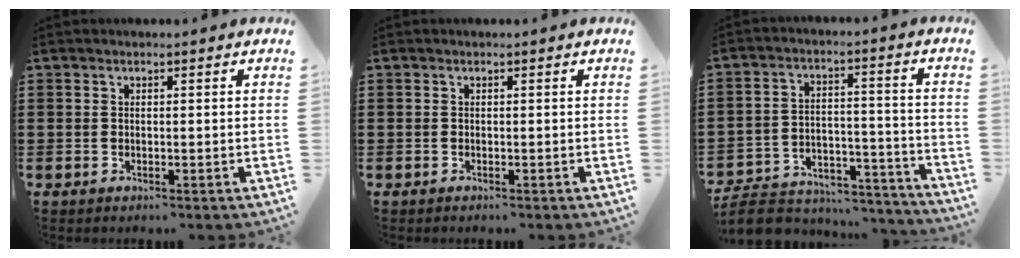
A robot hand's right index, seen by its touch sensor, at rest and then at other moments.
{"total": 0.0}
{"total": 8.0, "force": [-7.4, 1.9, 2.1], "torque": [-0.044, 0.015, -0.145]}